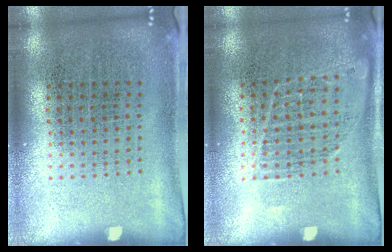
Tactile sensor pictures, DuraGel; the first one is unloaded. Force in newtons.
{"total": 0.9, "press": 0.9, "slide": 0.3}